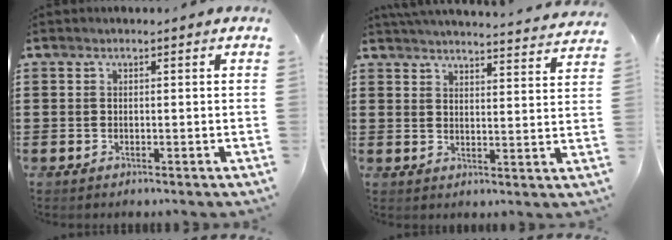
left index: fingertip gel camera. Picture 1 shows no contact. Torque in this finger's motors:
{"motor_torque": [0.16, -0.16, 0.03, 0.02]}